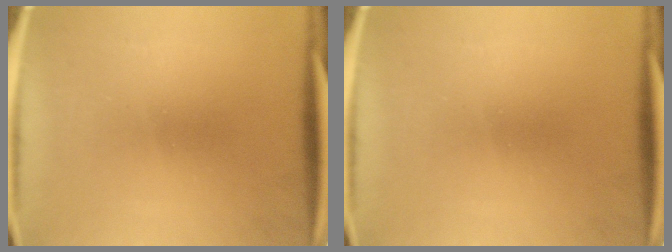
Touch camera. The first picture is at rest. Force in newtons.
{"total": 0.0}